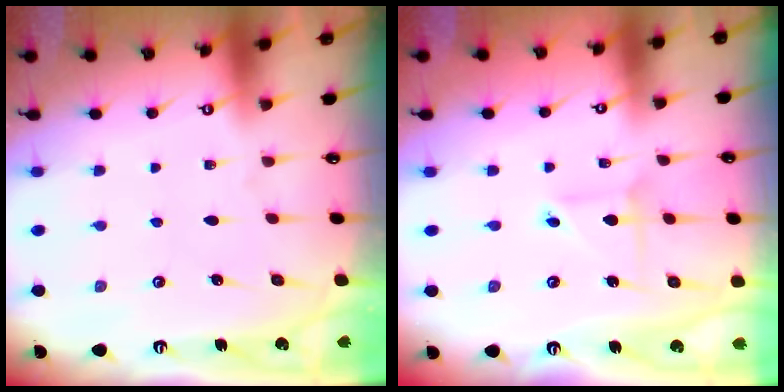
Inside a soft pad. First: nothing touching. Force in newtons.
{"total": 2.8, "press": 2.8, "slide": 0.3}